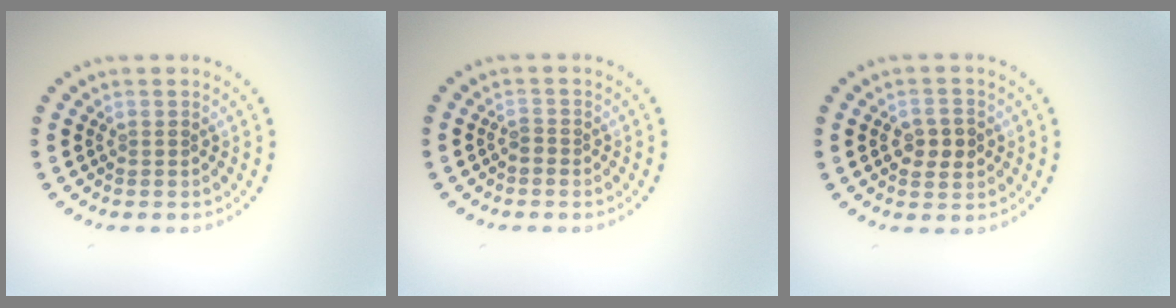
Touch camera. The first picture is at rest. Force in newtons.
{"total": 0.5, "press": 0.3, "slide": 0.4}
{"total": 2.7, "press": 2.7, "slide": 0.1}